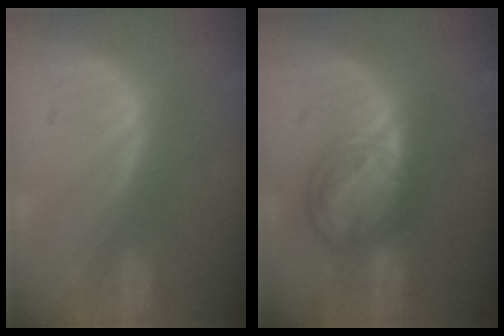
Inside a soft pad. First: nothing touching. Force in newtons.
{"total": 8.2, "press": 7.0, "slide": 4.4}